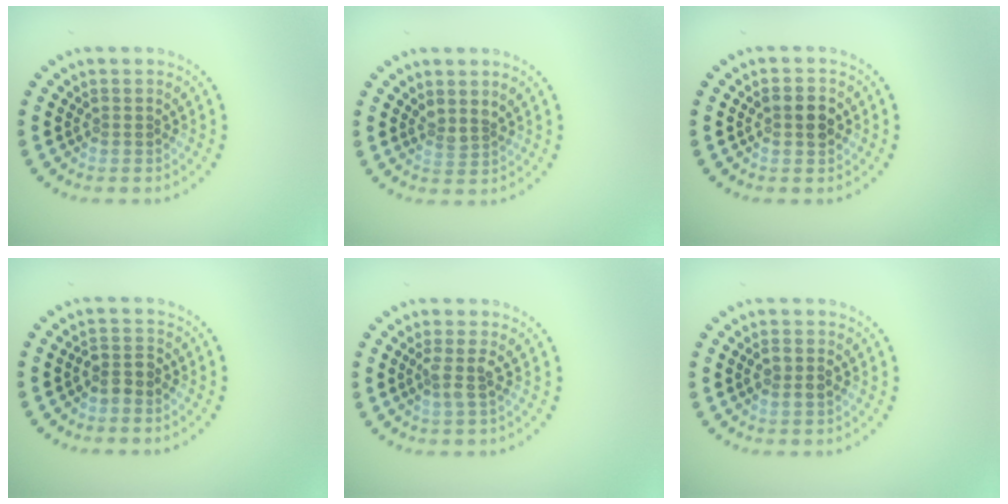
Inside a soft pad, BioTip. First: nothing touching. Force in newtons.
{"total": 1.5, "press": 1.1, "slide": 1.0}
{"total": 2.6, "press": 2.6, "slide": 0.2}
{"total": 1.6, "press": 1.2, "slide": 1.0}
{"total": 1.5, "press": 1.1, "slide": 1.0}
{"total": 1.6, "press": 1.5, "slide": 0.3}